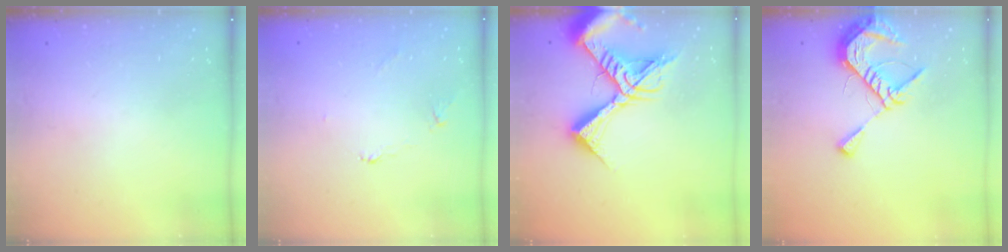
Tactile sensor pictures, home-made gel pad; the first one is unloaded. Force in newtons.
{"total": 1.9, "press": 1.8, "slide": 0.3}
{"total": 16.4, "press": 16.4, "slide": 0.9}
{"total": 9.1, "press": 9.0, "slide": 1.0}